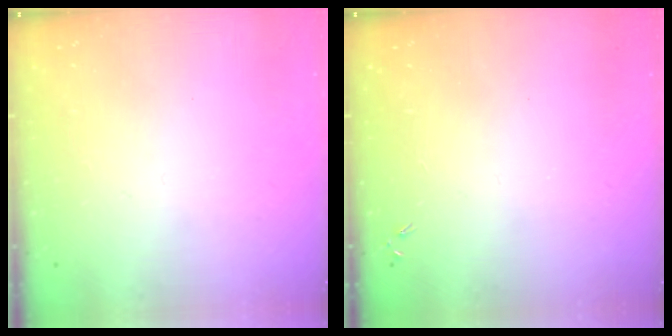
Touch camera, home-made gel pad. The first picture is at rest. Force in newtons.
{"total": 0.0}